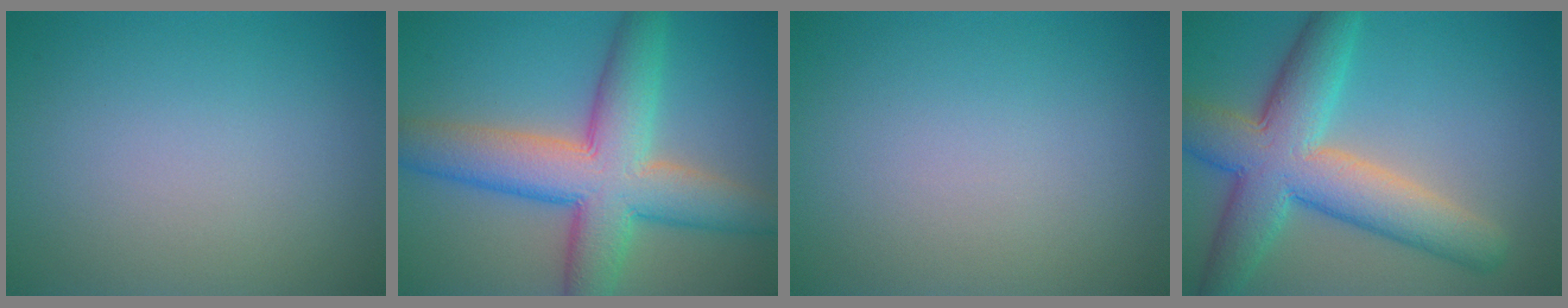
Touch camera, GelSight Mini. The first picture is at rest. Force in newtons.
{"total": 9.9, "press": 9.9, "slide": 0.3}
{"total": 0.0}
{"total": 9.0, "press": 9.0, "slide": 0.4}